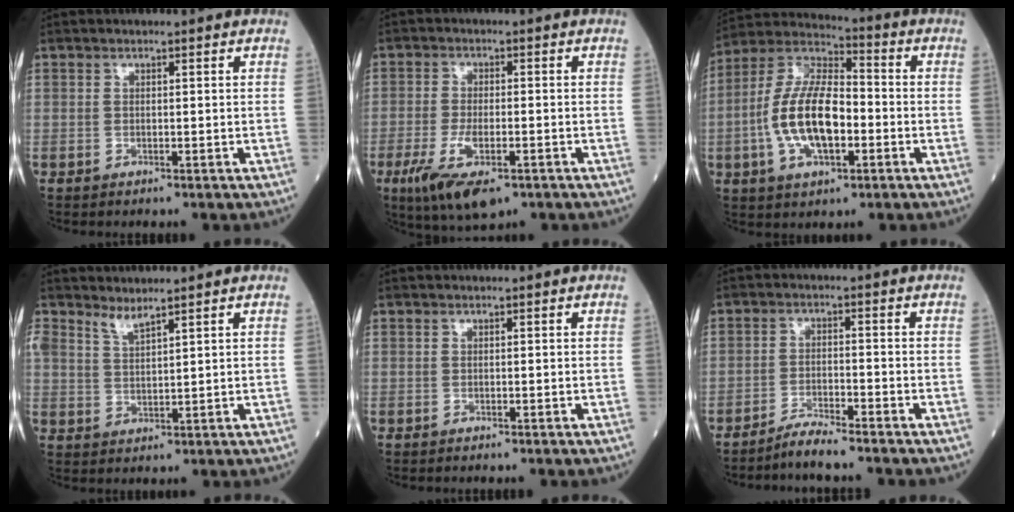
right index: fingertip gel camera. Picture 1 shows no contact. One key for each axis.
{"total": 8.8, "fx": -4.5, "fy": 2.7, "fz": 7.1, "tx": -0.133, "ty": -0.018, "tz": -0.069}
{"total": 14.7, "fx": -2.7, "fy": 6.1, "fz": 13.1, "tx": -0.269, "ty": 0.016, "tz": -0.052}
{"total": 2.9, "fx": 2.6, "fy": 0.2, "fz": 1.1, "tx": -0.027, "ty": -0.006, "tz": 0.058}
{"total": 0.8, "fx": -0.7, "fy": 0.0, "fz": 0.3, "tx": 0.002, "ty": 0.001, "tz": -0.012}
{"total": 4.1, "fx": -3.8, "fy": -0.6, "fz": 1.4, "tx": -0.028, "ty": -0.012, "tz": -0.074}